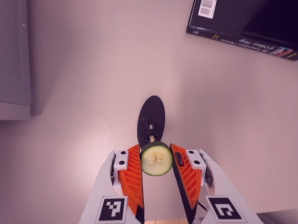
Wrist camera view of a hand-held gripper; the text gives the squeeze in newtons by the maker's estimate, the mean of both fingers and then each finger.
{"total": 7.5, "left": 7.1, "right": 7.9}